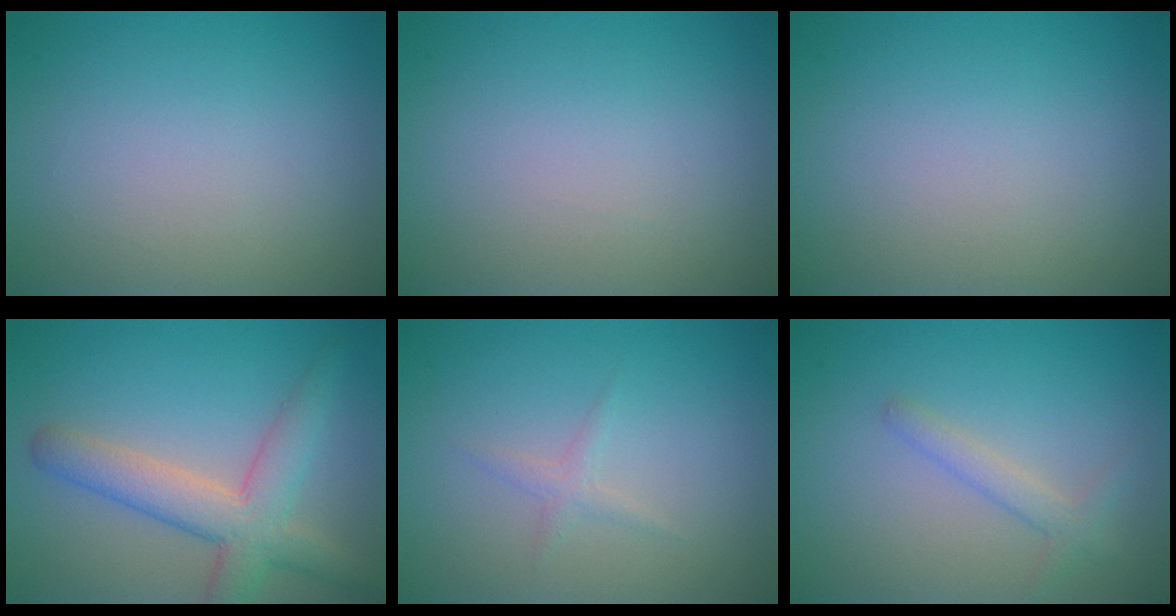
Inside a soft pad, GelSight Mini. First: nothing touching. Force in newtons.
{"total": 0.0}
{"total": 0.0}
{"total": 5.5, "press": 5.5, "slide": 0.5}
{"total": 1.0, "press": 1.0, "slide": 0.1}
{"total": 1.8, "press": 1.8, "slide": 0.1}